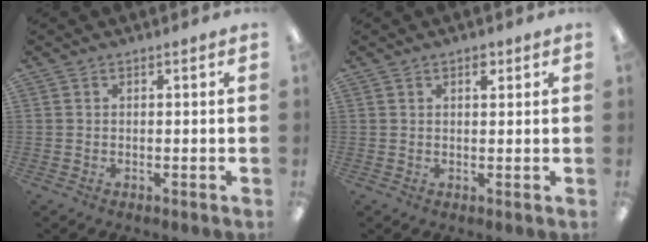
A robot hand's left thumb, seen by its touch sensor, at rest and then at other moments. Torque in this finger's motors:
{"motor_torque": [-0.01, 0.15, 0.00, -0.13, 0.08]}